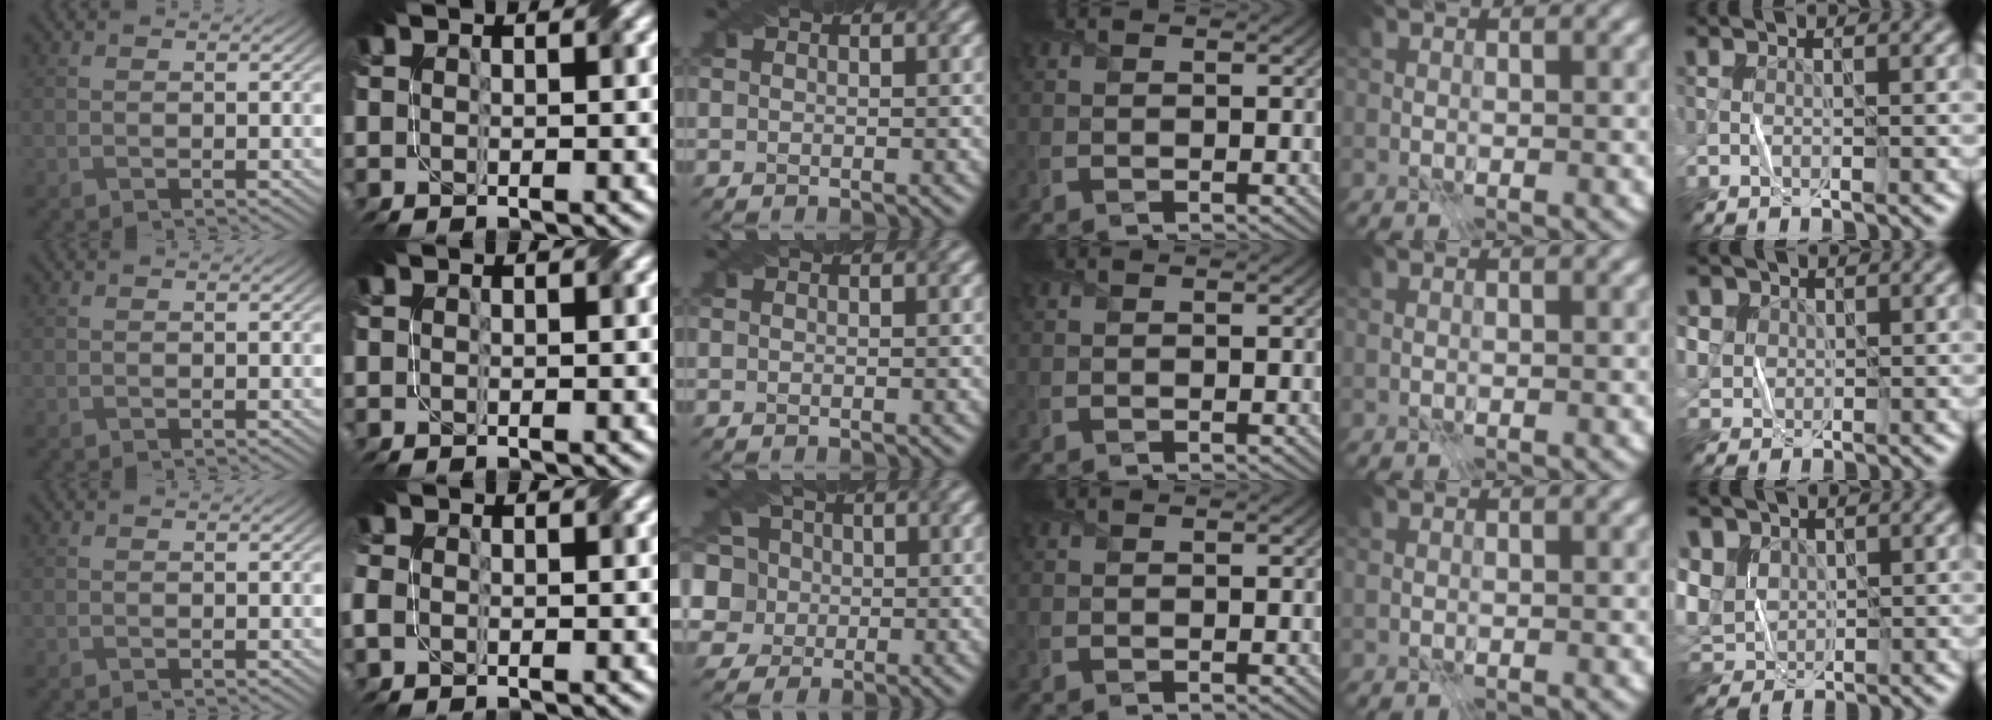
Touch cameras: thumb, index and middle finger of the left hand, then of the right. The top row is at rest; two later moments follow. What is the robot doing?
{"motion": "fold", "object": "paper"}